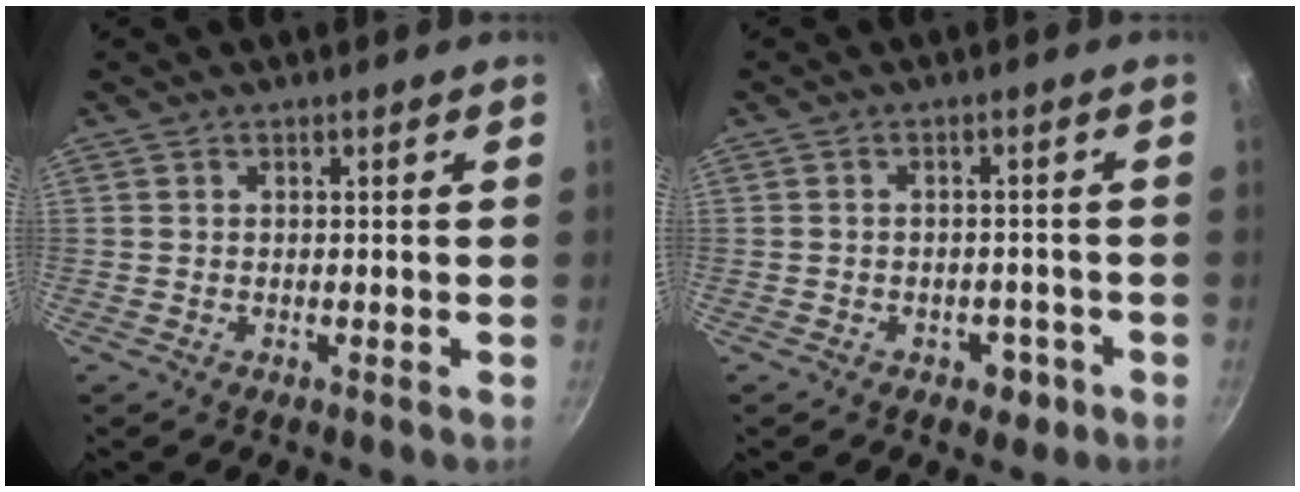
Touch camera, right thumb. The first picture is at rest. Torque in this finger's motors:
{"motor_torque": [-0.37, 0.19, -0.21, 0.16, -0.01]}